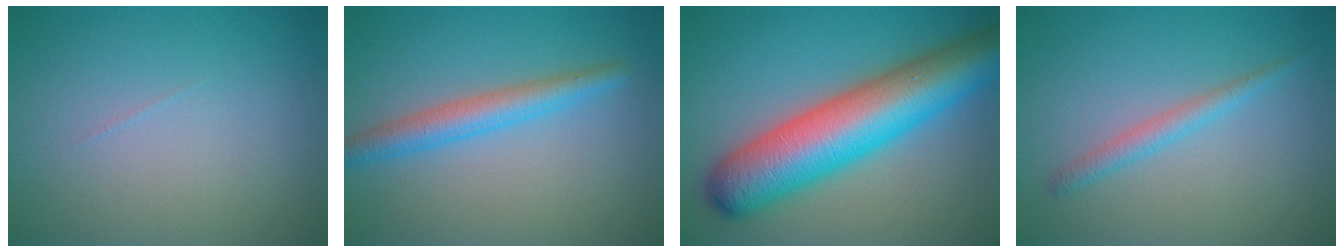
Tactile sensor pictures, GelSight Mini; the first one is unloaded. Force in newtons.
{"total": 3.4, "press": 3.4, "slide": 0.0}
{"total": 11.9, "press": 11.9, "slide": 0.3}
{"total": 1.8, "press": 1.8, "slide": 0.1}